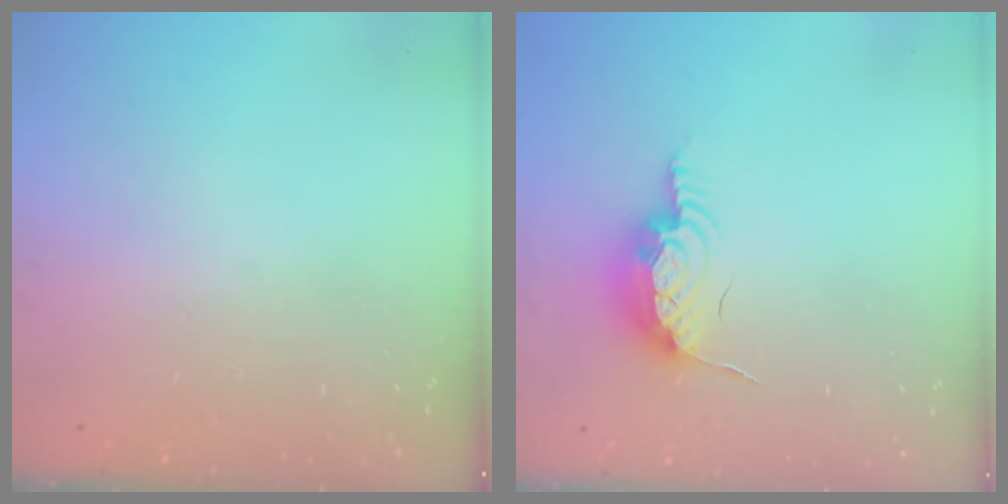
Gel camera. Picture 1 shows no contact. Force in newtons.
{"total": 12.5, "press": 11.5, "slide": 4.8}